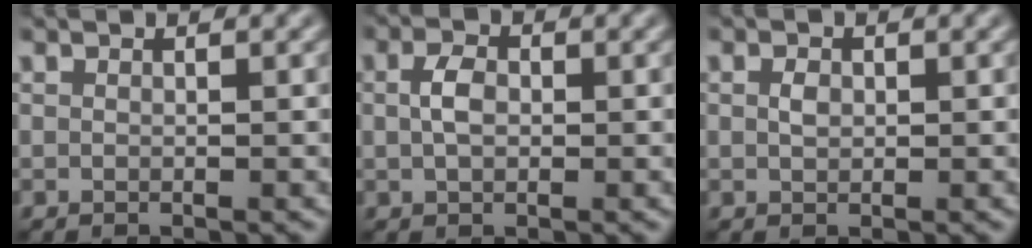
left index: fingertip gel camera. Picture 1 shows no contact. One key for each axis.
{"total": 2.2, "fx": -0.2, "fy": 1.5, "fz": 1.6, "tx": -0.039, "ty": 0.005, "tz": -0.003}
{"total": 0.9, "fx": -0.2, "fy": 0.7, "fz": 0.5, "tx": -0.014, "ty": 0.002, "tz": 0.001}